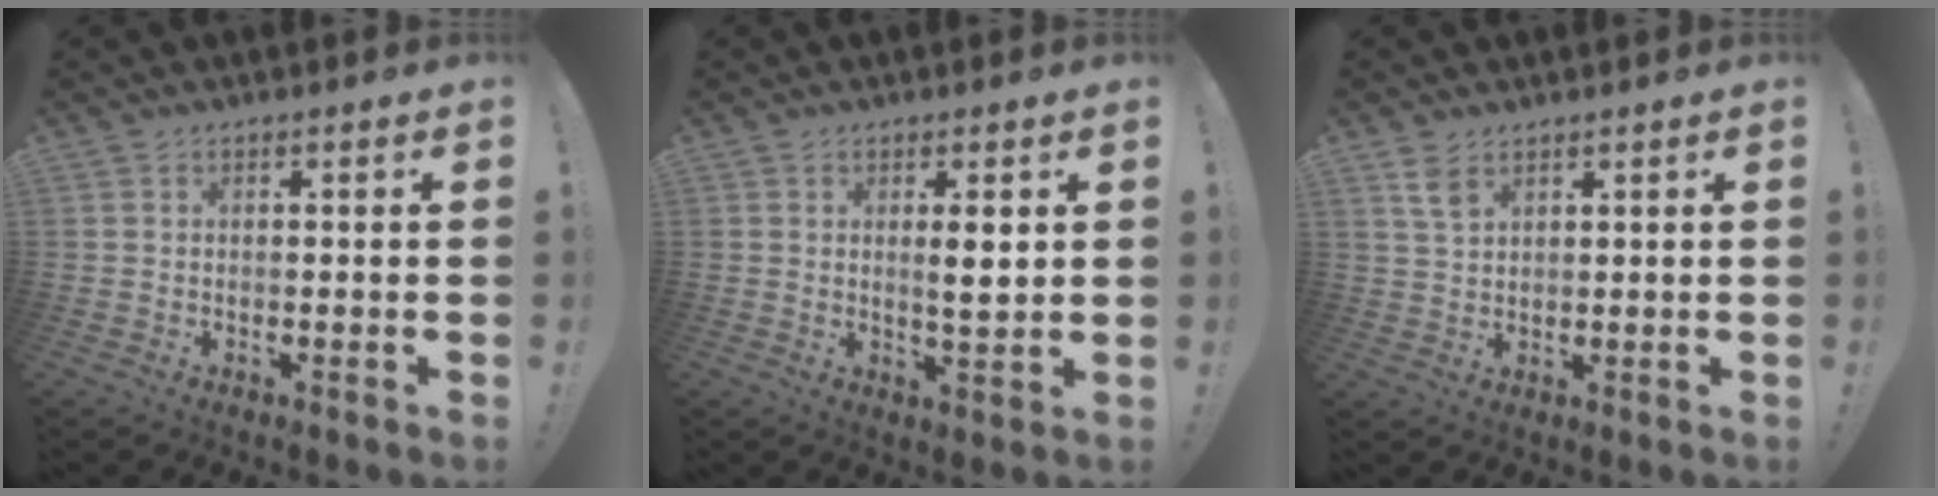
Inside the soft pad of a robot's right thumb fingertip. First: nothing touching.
{"total": 4.6, "force": [1.0, 0.8, 4.4], "torque": [-0.065, -0.012, 0.011]}
{"total": 4.0, "force": [2.7, 1.9, 2.3], "torque": [-0.030, -0.017, 0.049]}